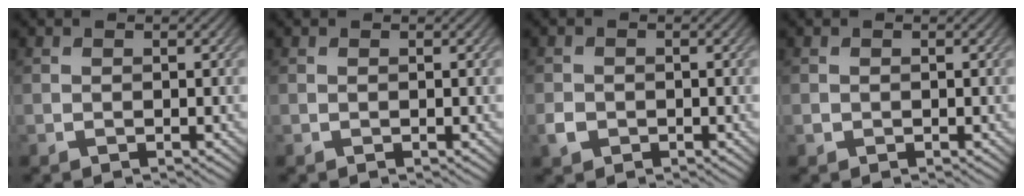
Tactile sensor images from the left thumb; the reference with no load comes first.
{"total": 0.0}
{"total": 1.8, "force": [-0.8, 1.4, 0.7], "torque": [-0.015, -0.004, -0.020]}
{"total": 0.5, "force": [-0.2, 0.5, 0.1], "torque": [-0.001, -0.005, -0.005]}